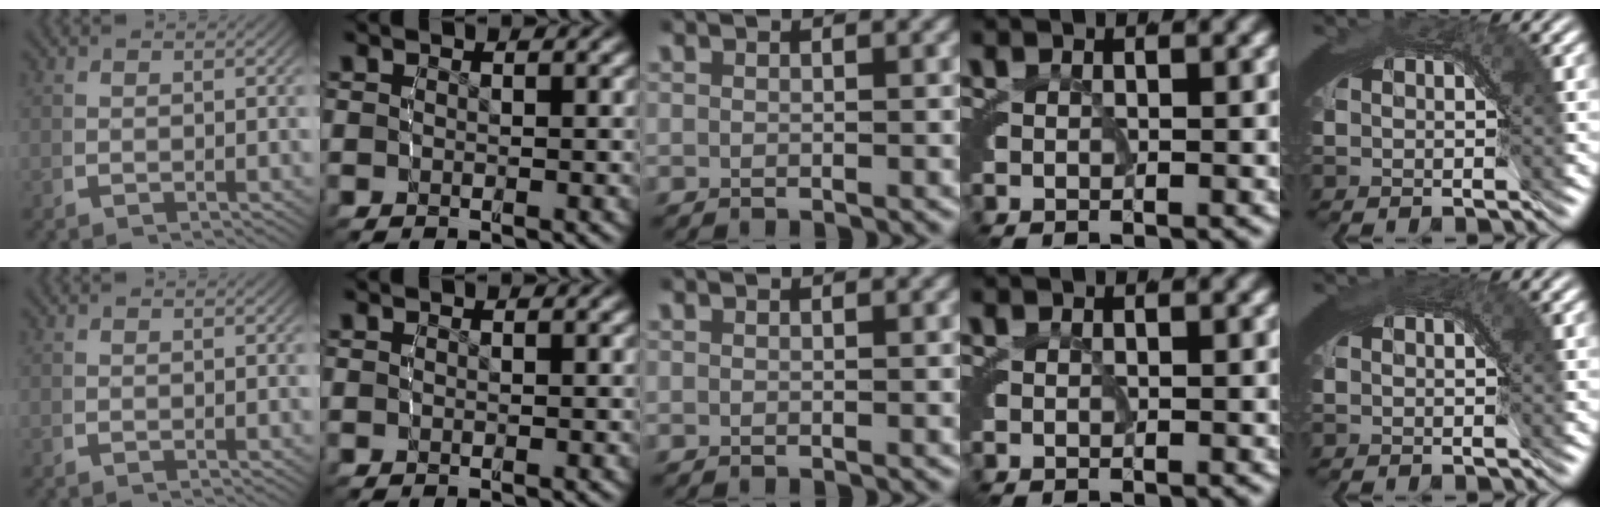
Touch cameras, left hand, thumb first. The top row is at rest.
{"little": {"total": 0.7, "force": [0.4, 0.2, 0.6], "torque": [-0.004, 0.000, 0.005]}}